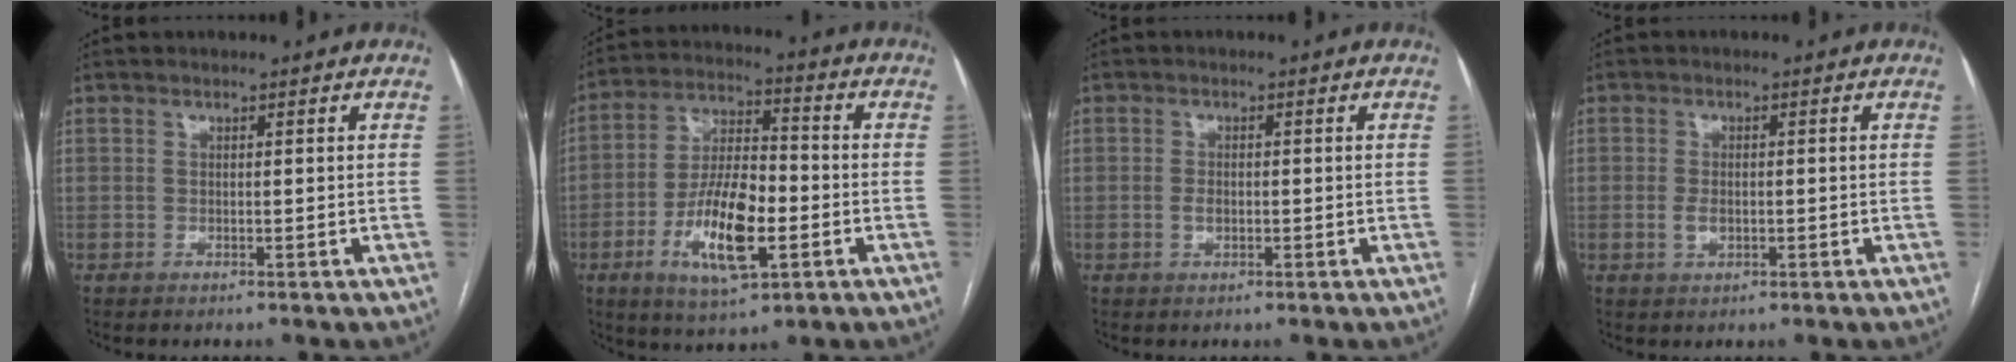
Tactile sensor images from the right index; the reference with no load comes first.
{"total": 13.7, "force": [-4.5, 4.4, 12.2], "torque": [-0.236, -0.001, -0.077]}
{"total": 1.5, "force": [-0.3, 0.9, 1.2], "torque": [-0.021, 0.002, -0.004]}
{"total": 2.1, "force": [-0.4, 1.2, 1.7], "torque": [-0.032, 0.002, -0.005]}